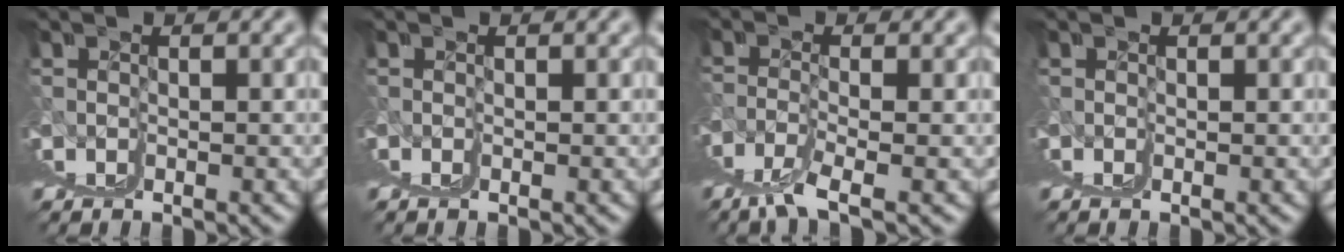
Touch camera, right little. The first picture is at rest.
{"total": 0.0}
{"total": 1.7, "force": [0.3, -0.2, 1.6], "torque": [-0.055, -0.014, 0.016]}
{"total": 0.0}